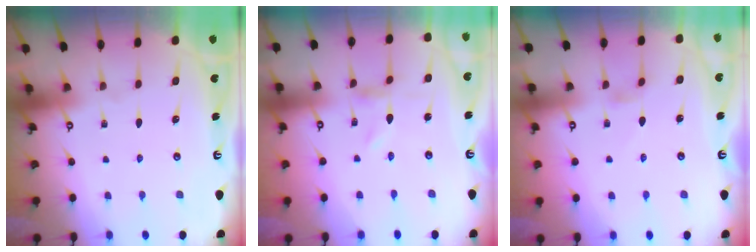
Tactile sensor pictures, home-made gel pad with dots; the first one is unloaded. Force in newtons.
{"total": 0.0}
{"total": 2.4, "press": 2.3, "slide": 0.4}